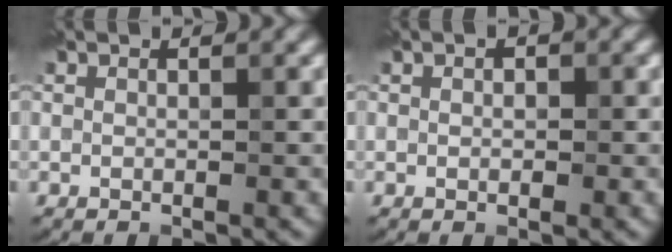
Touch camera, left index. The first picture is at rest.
{"total": 1.5, "force": [0.2, 0.9, 1.1], "torque": [-0.006, 0.001, -0.001]}